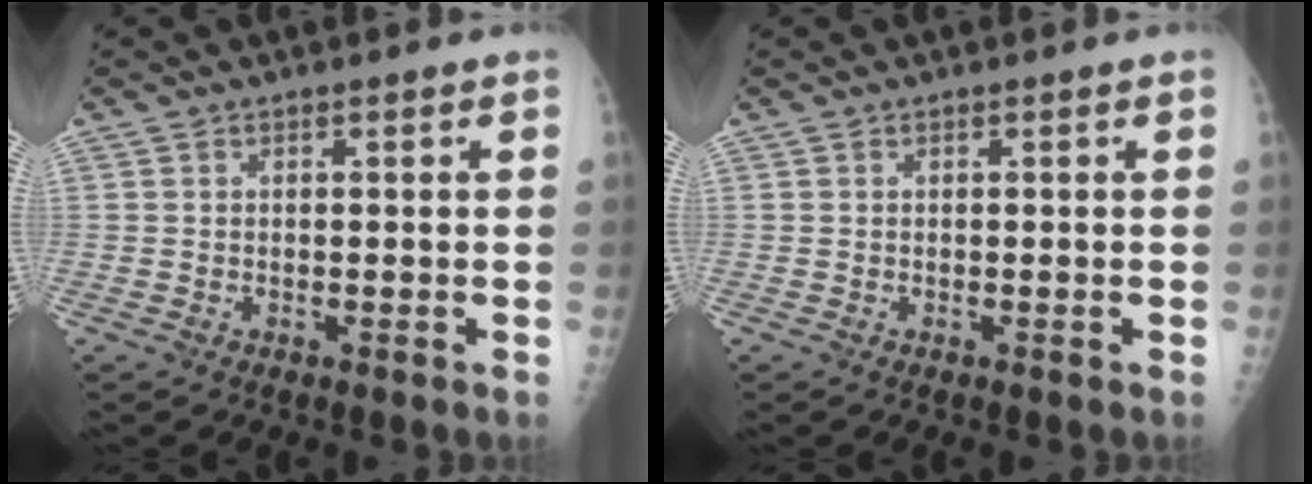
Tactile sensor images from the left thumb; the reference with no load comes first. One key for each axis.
{"total": 0.0}